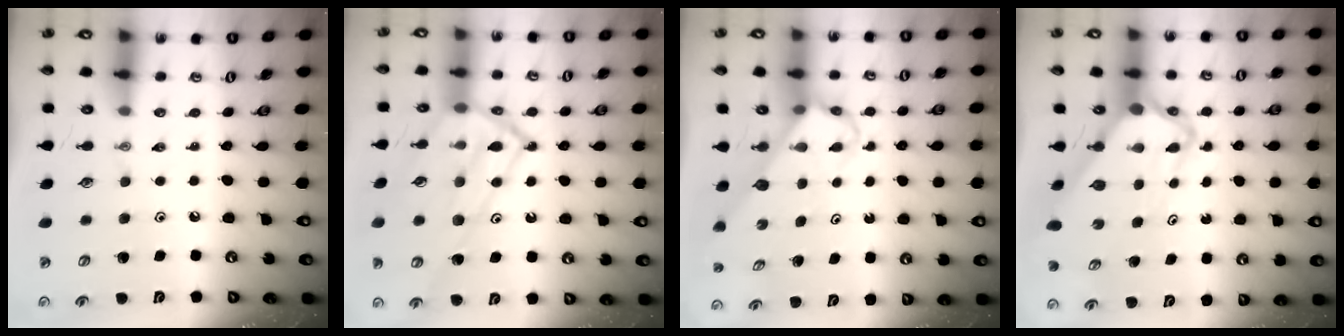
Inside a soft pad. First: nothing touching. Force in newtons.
{"total": 18.7, "press": 18.7, "slide": 1.4}
{"total": 3.7, "press": 3.7, "slide": 0.1}
{"total": 6.3, "press": 6.3, "slide": 0.4}